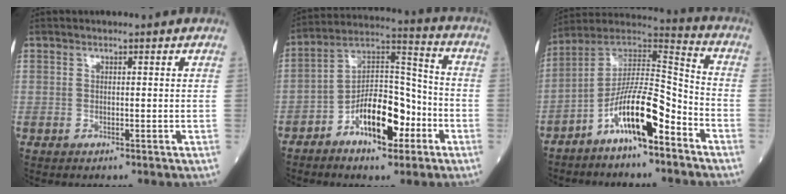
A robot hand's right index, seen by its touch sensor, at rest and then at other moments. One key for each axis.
{"total": 12.1, "fx": -5.6, "fy": 5.0, "fz": 9.5, "tx": -0.173, "ty": 0.023, "tz": -0.089}
{"total": 12.5, "fx": -6.7, "fy": 2.6, "fz": 10.3, "tx": -0.189, "ty": 0.025, "tz": -0.119}